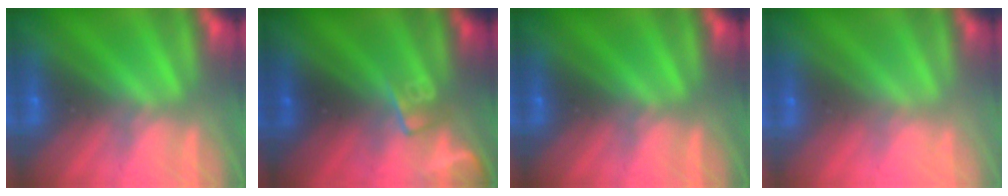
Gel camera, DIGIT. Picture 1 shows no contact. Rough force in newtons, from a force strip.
{"total": 2.5}
{"total": 0.0}
{"total": 3.4}